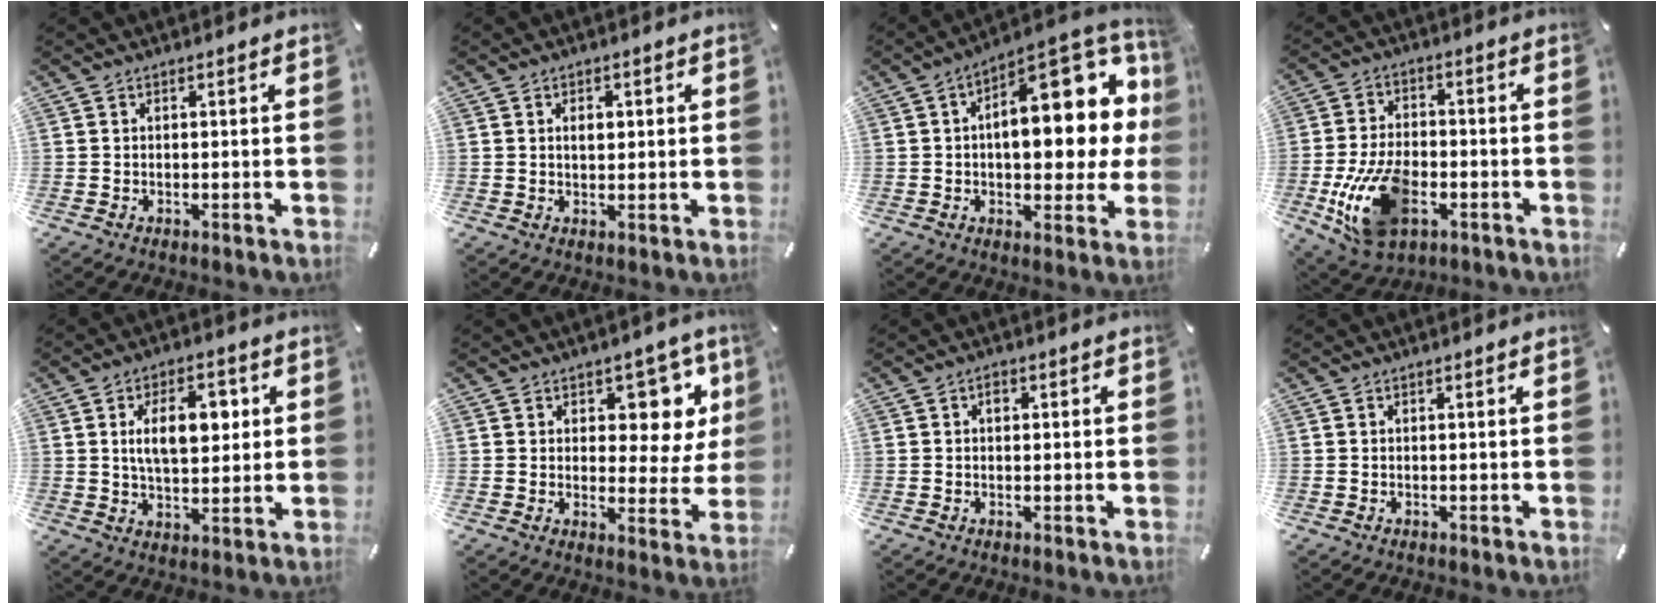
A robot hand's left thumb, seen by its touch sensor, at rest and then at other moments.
{"total": 2.8, "force": [0.6, 1.9, 2.0], "torque": [-0.027, 0.001, 0.005]}
{"total": 21.1, "force": [4.7, 10.6, 17.6], "torque": [-0.215, -0.039, 0.076]}
{"total": 15.3, "force": [-4.8, 9.5, 11.1], "torque": [-0.231, 0.004, -0.083]}
{"total": 11.6, "force": [3.1, 6.3, 9.2], "torque": [-0.151, -0.003, 0.047]}
{"total": 9.8, "force": [5.4, 6.3, 5.2], "torque": [-0.046, -0.047, 0.093]}
{"total": 1.5, "force": [0.3, 1.1, 1.0], "torque": [-0.013, 0.005, 0.001]}
{"total": 0.0}